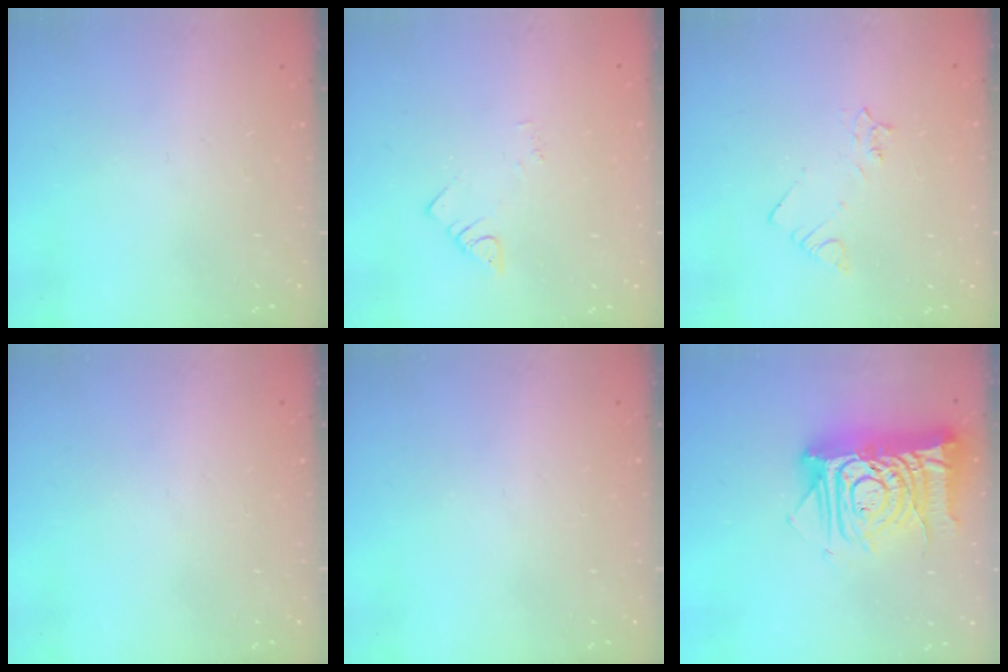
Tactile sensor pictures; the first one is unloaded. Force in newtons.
{"total": 2.1, "press": 2.0, "slide": 0.4}
{"total": 3.2, "press": 3.2, "slide": 0.4}
{"total": 0.0}
{"total": 0.0}
{"total": 17.4, "press": 17.3, "slide": 2.2}